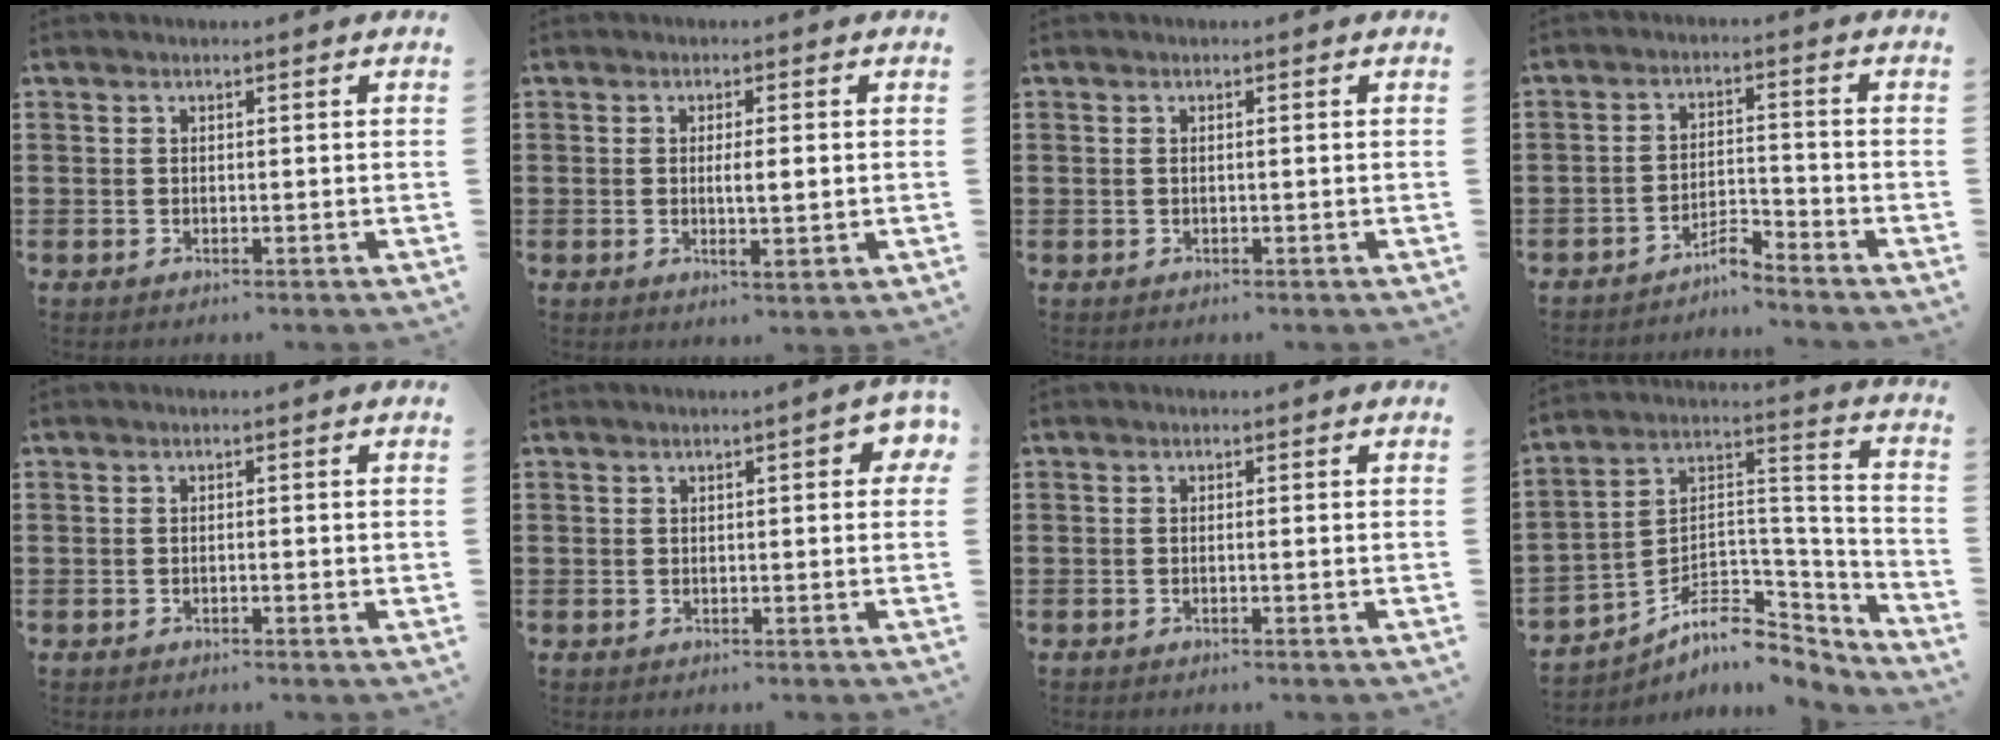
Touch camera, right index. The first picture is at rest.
{"total": 3.1, "force": [0.0, 0.6, 3.0], "torque": [-0.055, 0.000, -0.003]}
{"total": 0.6, "force": [0.0, 0.1, 0.6], "torque": [-0.012, -0.002, 0.001]}
{"total": 3.8, "force": [-3.7, 0.1, 0.9], "torque": [-0.021, 0.004, -0.076]}
{"total": 0.7, "force": [-0.3, 0.1, 0.6], "torque": [-0.012, -0.004, -0.005]}
{"total": 2.2, "force": [0.5, 0.6, 2.1], "torque": [-0.033, 0.003, 0.004]}
{"total": 0.6, "force": [-0.2, -0.1, 0.5], "torque": [-0.008, -0.003, -0.004]}
{"total": 7.4, "force": [-5.2, 4.4, 2.7], "torque": [-0.059, -0.006, -0.096]}